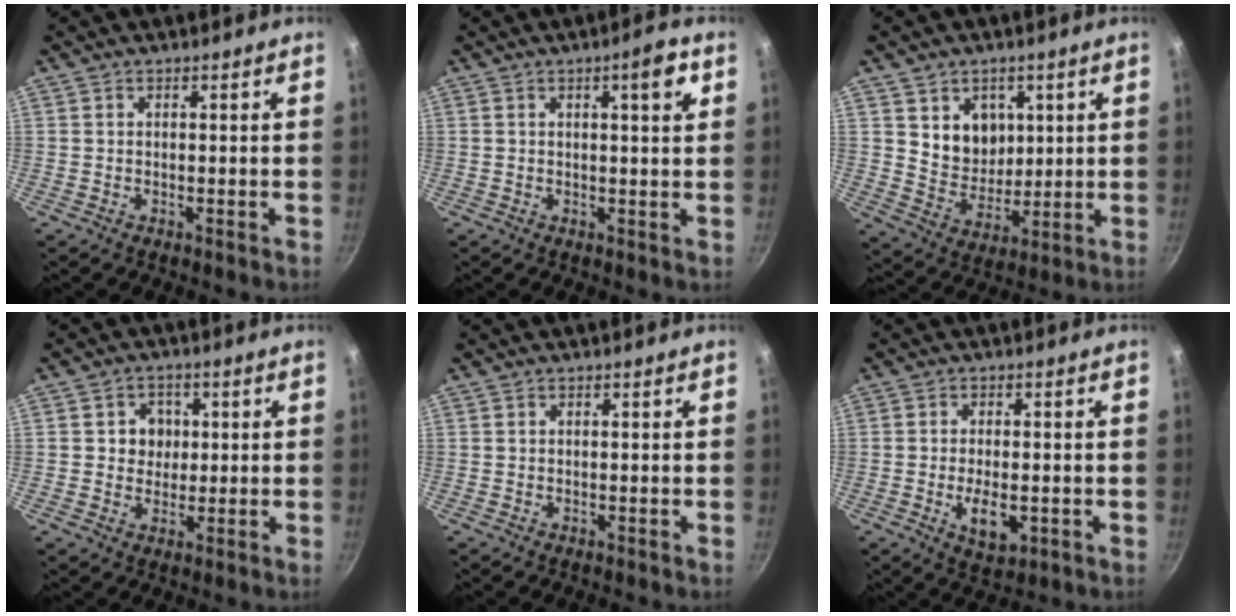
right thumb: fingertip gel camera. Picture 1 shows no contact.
{"total": 5.2, "force": [1.9, 1.1, 4.7], "torque": [-0.055, 0.000, 0.023]}
{"total": 8.9, "force": [2.8, 7.6, 3.8], "torque": [-0.031, -0.024, 0.057]}
{"total": 4.8, "force": [0.7, 4.5, 1.8], "torque": [0.006, -0.001, 0.006]}
{"total": 0.0}
{"total": 6.3, "force": [-1.5, 3.1, 5.3], "torque": [-0.087, -0.002, -0.019]}